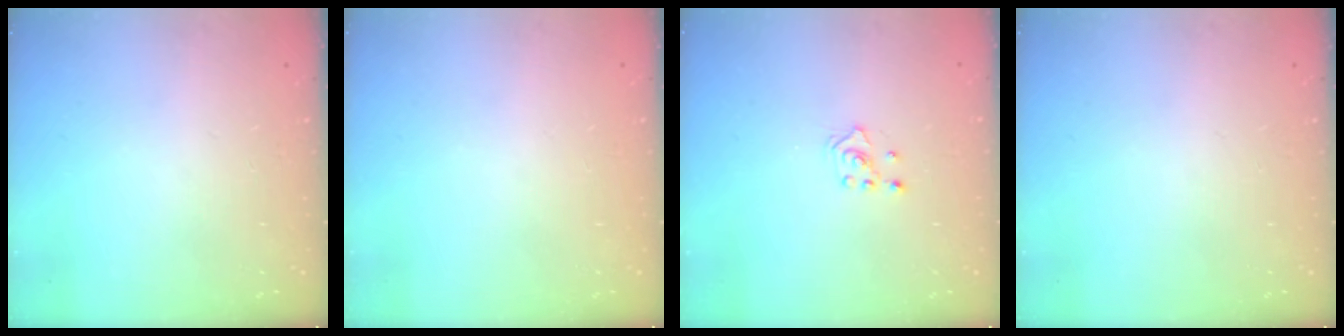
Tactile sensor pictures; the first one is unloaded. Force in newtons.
{"total": 0.0}
{"total": 2.4, "press": 2.2, "slide": 0.8}
{"total": 0.0}